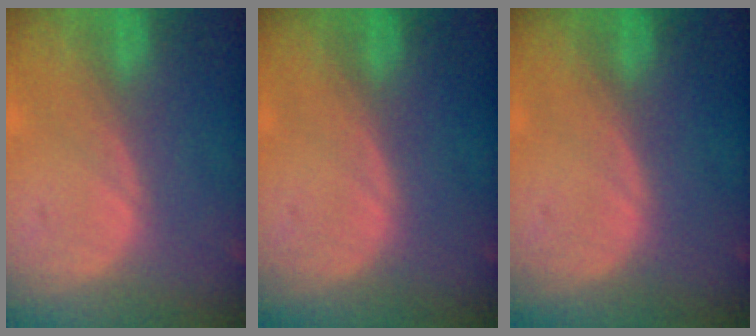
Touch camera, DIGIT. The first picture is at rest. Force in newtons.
{"total": 0.0}
{"total": 0.0}